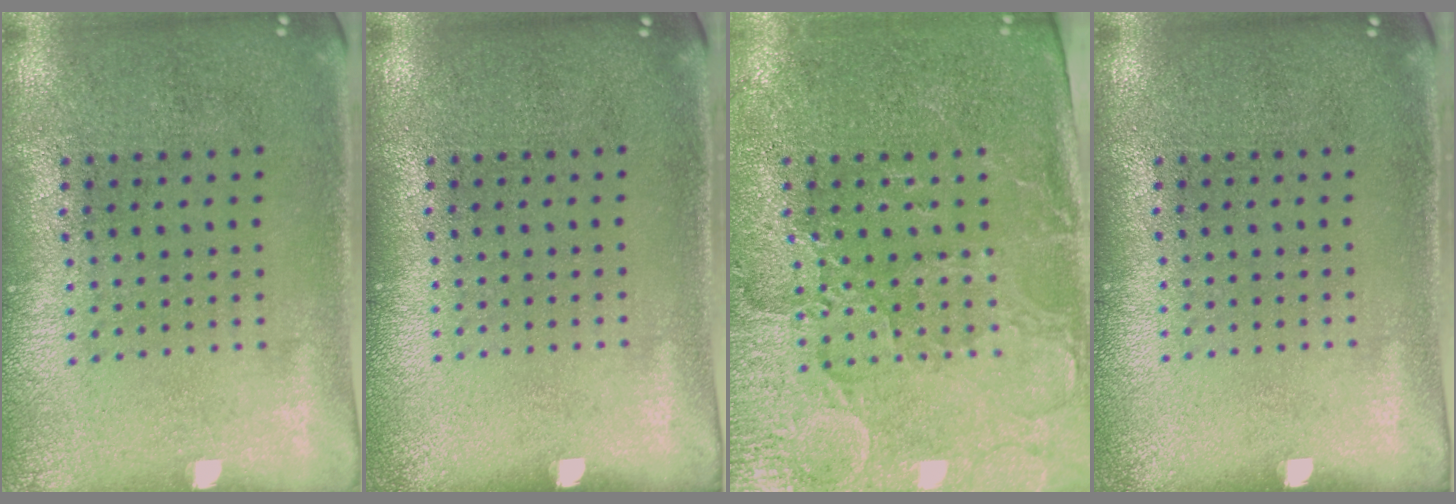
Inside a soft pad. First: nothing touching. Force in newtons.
{"total": 0.0}
{"total": 3.5, "press": 3.2, "slide": 1.3}
{"total": 0.0}